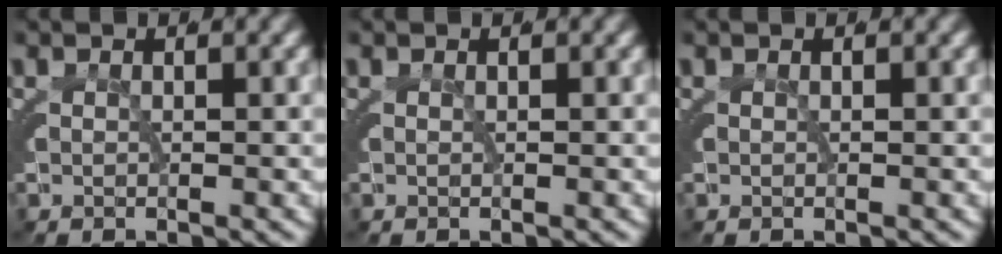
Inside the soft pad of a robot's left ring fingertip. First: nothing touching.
{"total": 0.0}
{"total": 0.0}